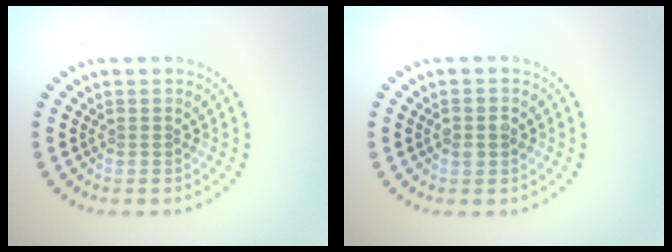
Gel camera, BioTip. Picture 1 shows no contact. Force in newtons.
{"total": 2.0, "press": 2.0, "slide": 0.1}